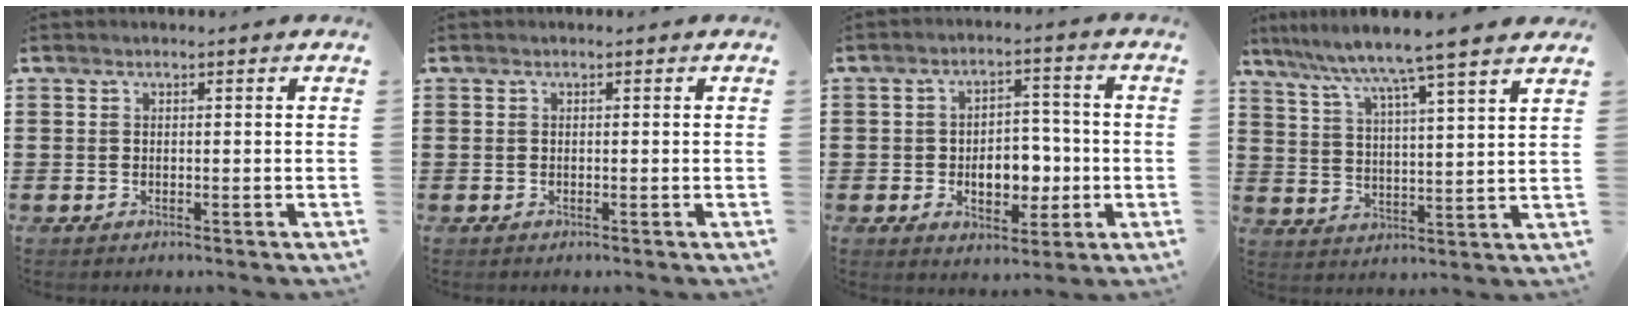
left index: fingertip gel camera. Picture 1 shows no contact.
{"total": 0.0}
{"total": 7.4, "force": [-1.5, 4.9, 5.4], "torque": [-0.083, 0.009, -0.028]}
{"total": 6.5, "force": [5.6, -1.3, 3.0], "torque": [-0.082, -0.044, 0.087]}